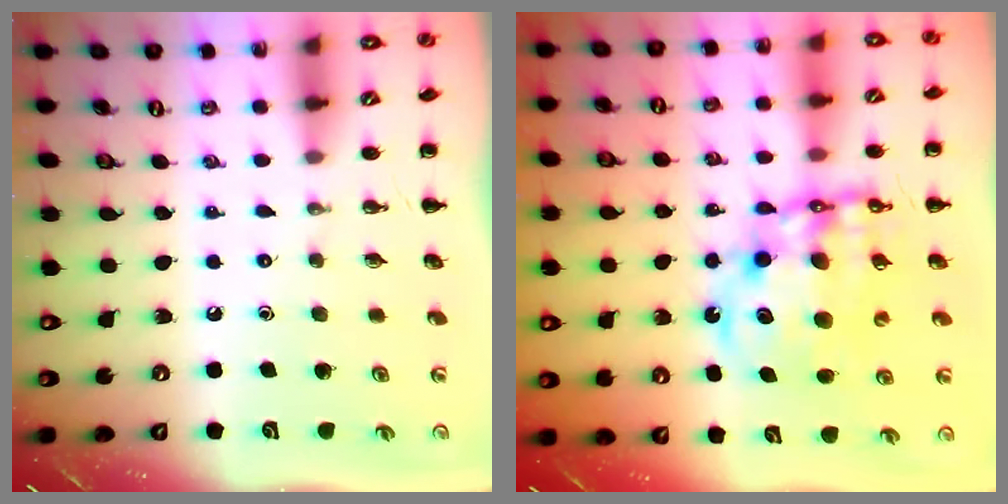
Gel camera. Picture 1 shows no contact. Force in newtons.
{"total": 14.6, "press": 14.2, "slide": 3.6}